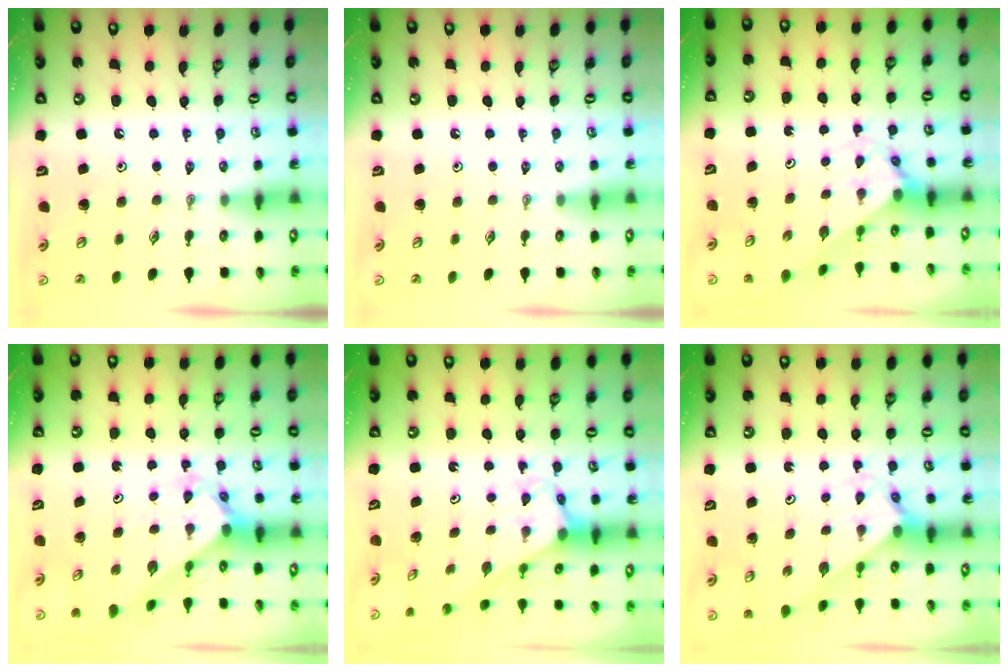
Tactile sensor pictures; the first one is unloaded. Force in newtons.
{"total": 0.0}
{"total": 2.3, "press": 2.2, "slide": 0.2}
{"total": 2.3, "press": 2.3, "slide": 0.2}
{"total": 2.7, "press": 2.7, "slide": 0.2}
{"total": 2.2, "press": 2.2, "slide": 0.2}